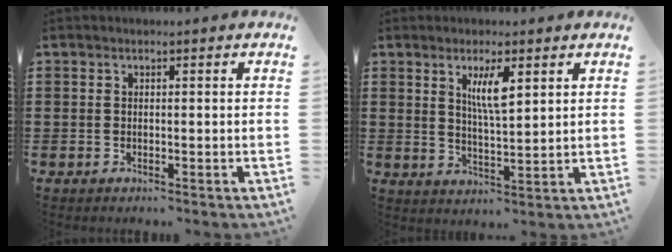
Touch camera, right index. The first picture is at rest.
{"total": 5.1, "force": [2.3, 1.3, 4.3], "torque": [-0.084, 0.002, 0.036]}